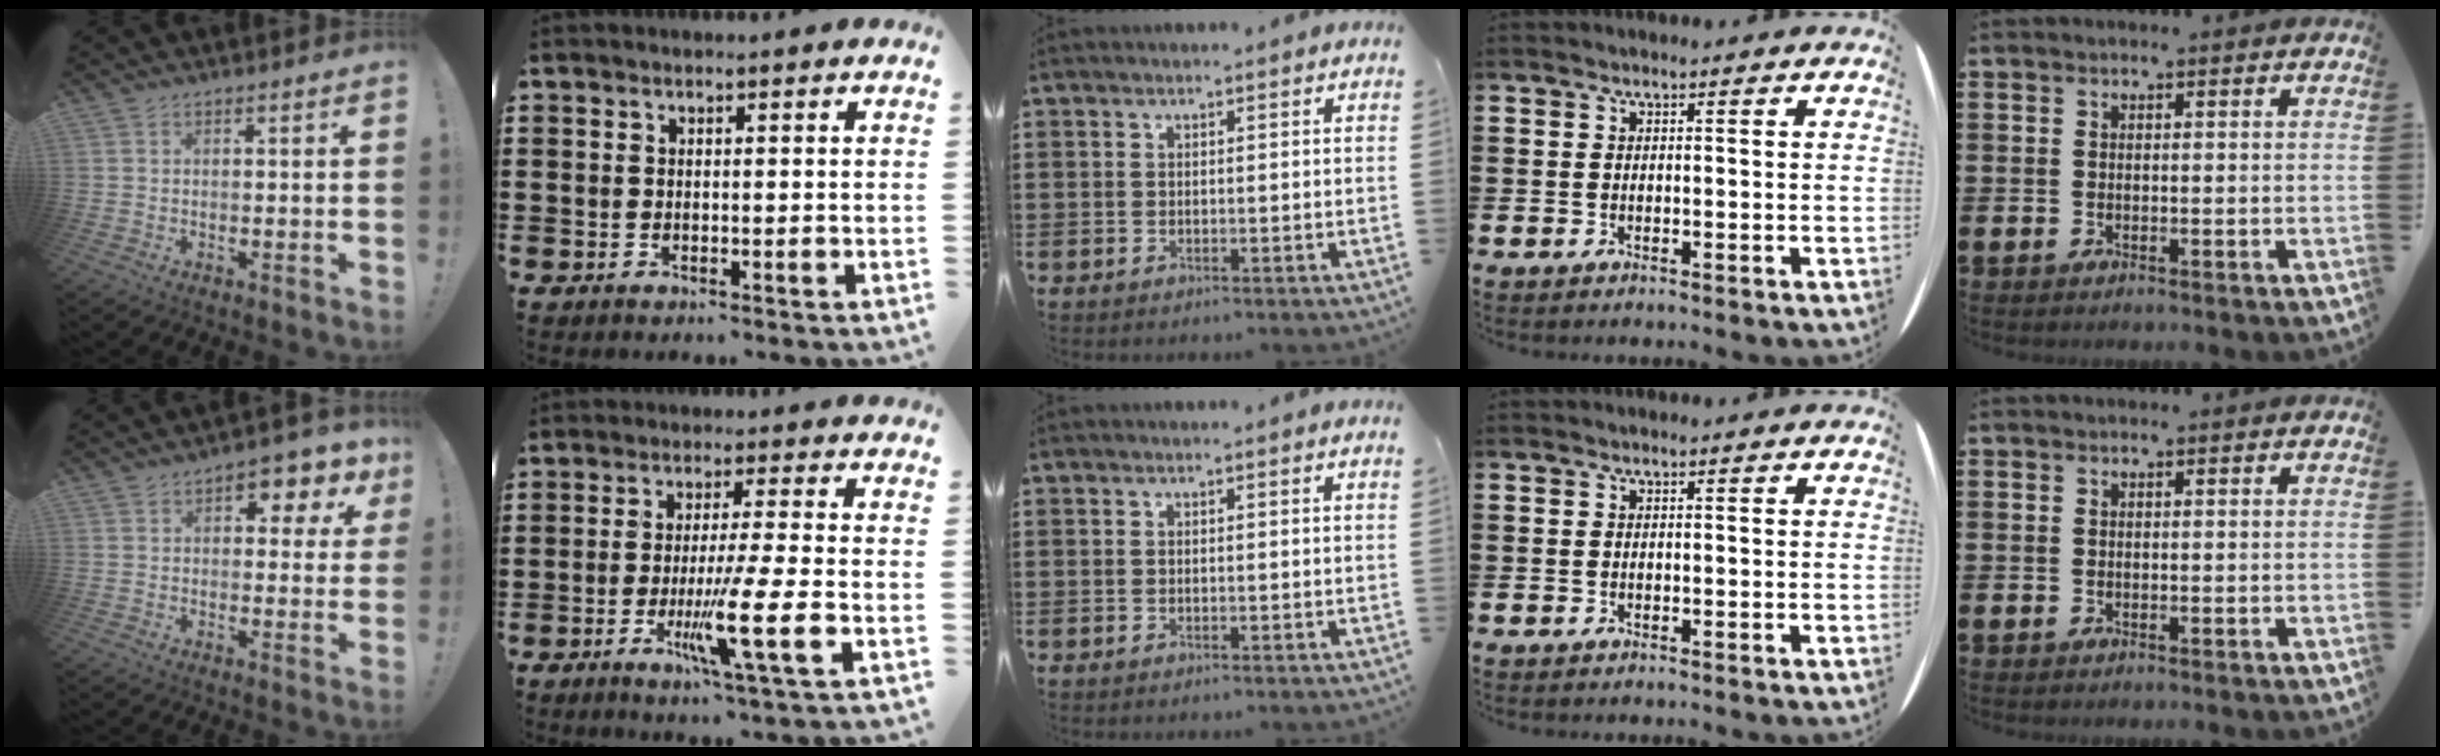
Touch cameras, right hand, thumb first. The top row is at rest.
{"thumb": {"total": 6.3, "force": [3.0, 3.6, 4.2], "torque": [-0.047, -0.018, 0.048]}, "index": {"total": 10.2, "force": [-3.0, -0.1, 9.8], "torque": [-0.182, -0.021, -0.054]}}